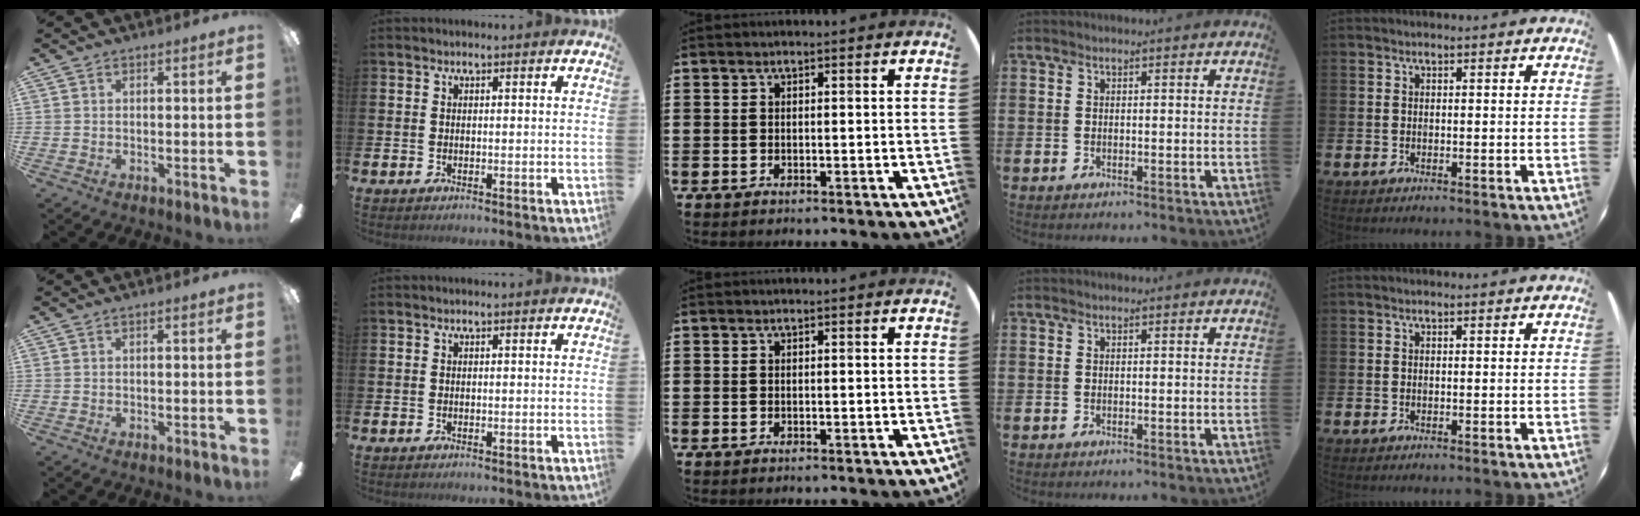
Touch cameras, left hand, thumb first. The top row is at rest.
{}